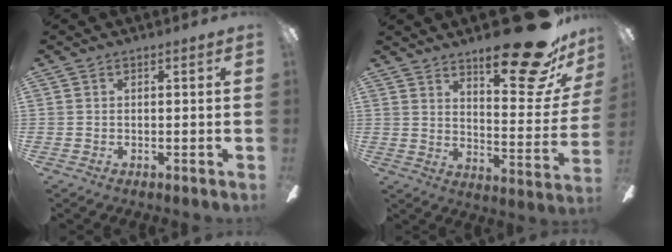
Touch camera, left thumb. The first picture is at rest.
{"total": 22.7, "force": [15.9, 6.5, 14.9], "torque": [-0.196, -0.110, 0.252]}